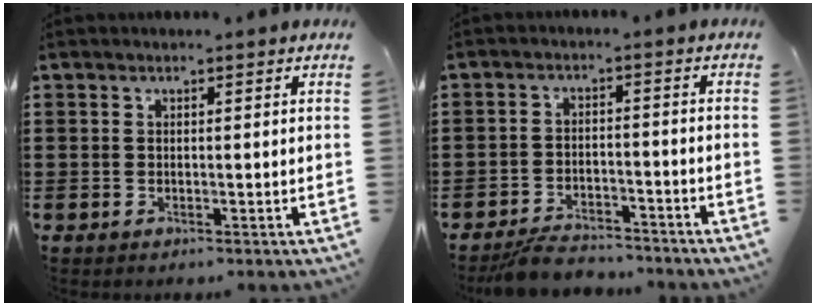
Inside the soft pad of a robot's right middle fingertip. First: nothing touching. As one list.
[{"total": 4.5, "force": [-4.4, 0.7, 0.7], "torque": [-0.021, 0.004, -0.090]}]